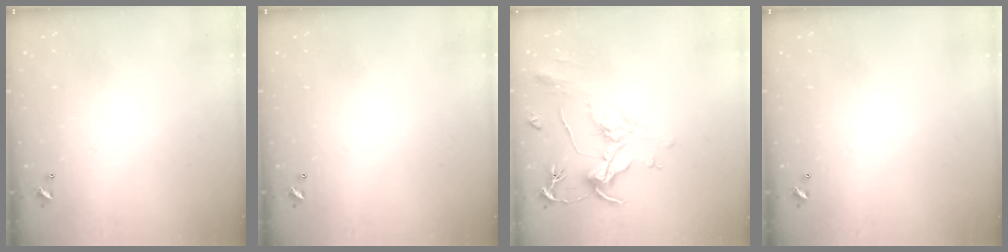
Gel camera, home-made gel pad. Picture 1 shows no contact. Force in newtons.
{"total": 0.0}
{"total": 2.1, "press": 1.6, "slide": 1.3}
{"total": 0.0}